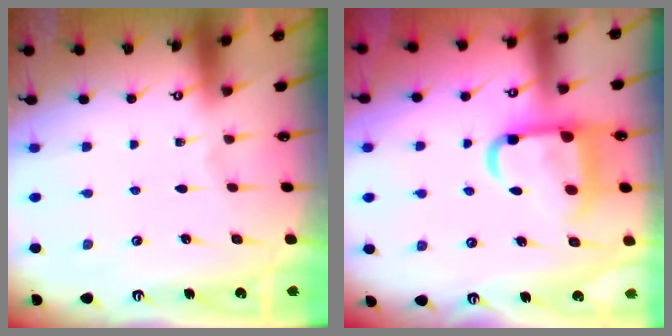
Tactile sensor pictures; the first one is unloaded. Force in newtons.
{"total": 13.5, "press": 13.4, "slide": 1.8}